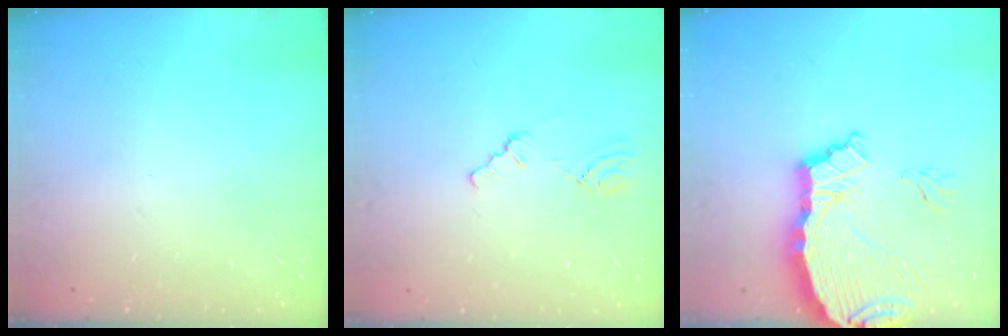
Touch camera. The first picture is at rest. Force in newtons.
{"total": 1.3, "press": 1.3, "slide": 0.2}
{"total": 7.5, "press": 7.5, "slide": 0.7}